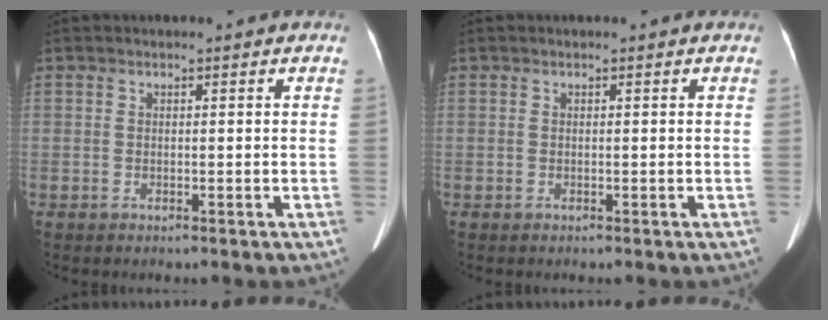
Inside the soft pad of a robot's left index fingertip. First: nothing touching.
{"total": 0.0}